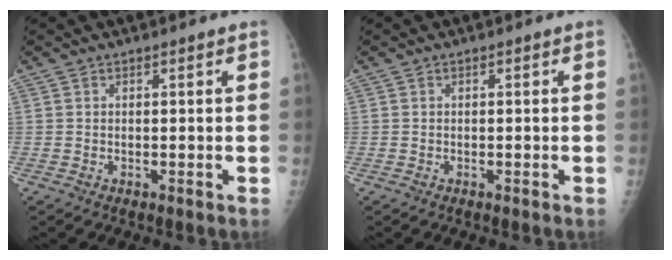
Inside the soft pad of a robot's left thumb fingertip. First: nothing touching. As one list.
[{"total": 0.0}]